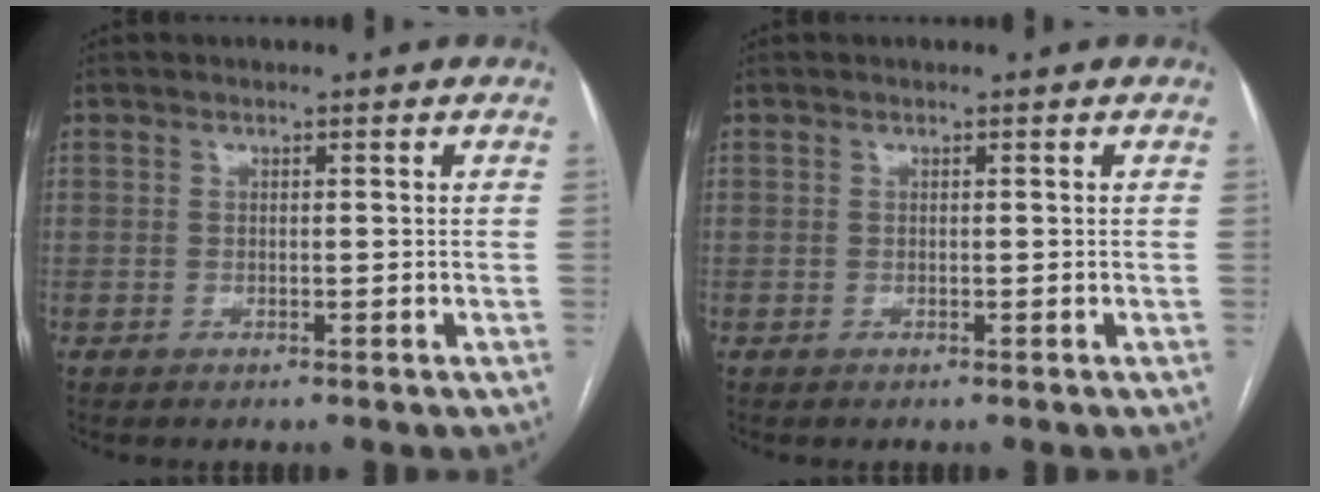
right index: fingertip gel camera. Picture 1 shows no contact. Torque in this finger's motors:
{"motor_torque": [-0.04, 0.01, -0.02, 0.00]}